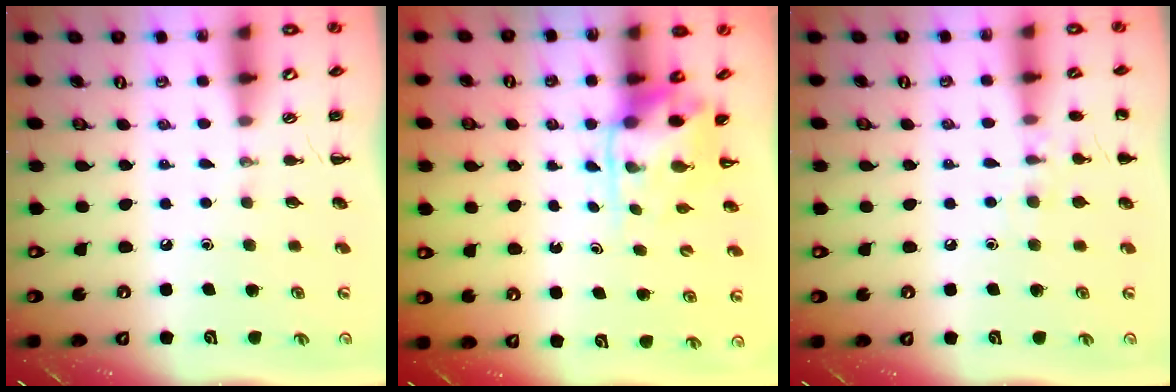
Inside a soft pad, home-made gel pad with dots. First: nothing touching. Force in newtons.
{"total": 3.5, "press": 3.4, "slide": 0.7}
{"total": 7.7, "press": 7.5, "slide": 2.1}